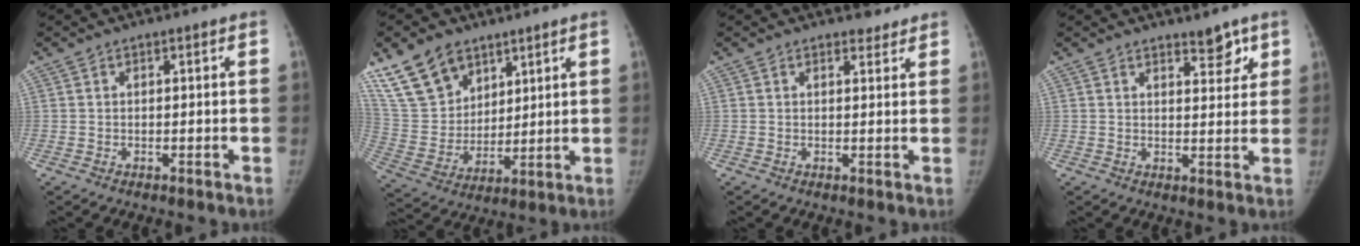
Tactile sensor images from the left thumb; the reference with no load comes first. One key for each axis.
{"total": 14.6, "fx": 9.8, "fy": 9.4, "fz": 5.5, "tx": -0.079, "ty": -0.043, "tz": 0.205}
{"total": 1.8, "fx": 1.6, "fy": 0.8, "fz": 0.1, "tx": 0.014, "ty": -0.012, "tz": 0.019}
{"total": 4.3, "fx": 3.1, "fy": 1.9, "fz": 2.4, "tx": -0.004, "ty": -0.020, "tz": 0.043}